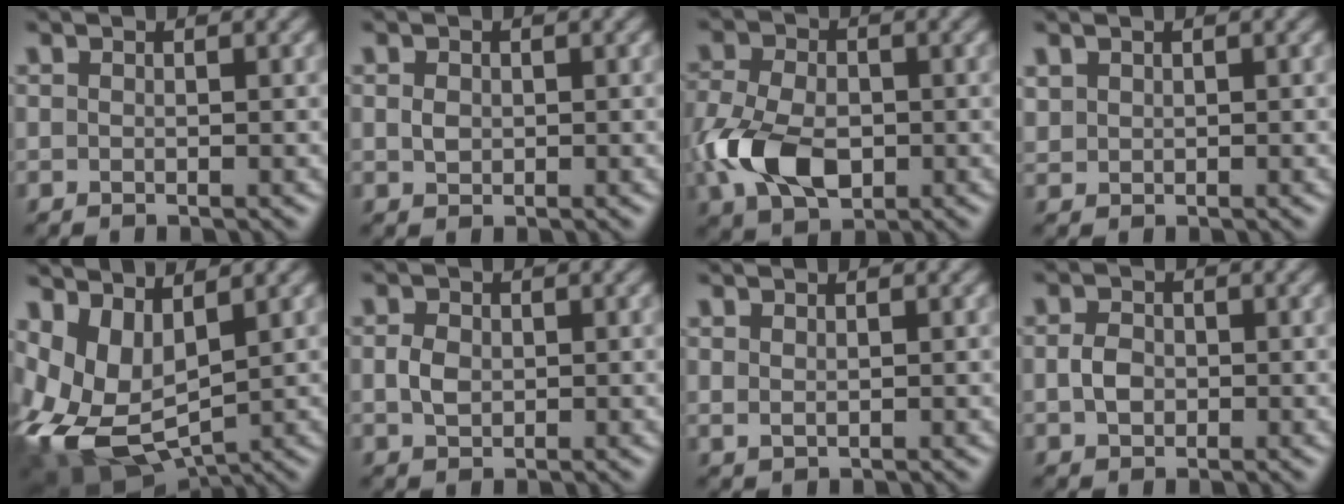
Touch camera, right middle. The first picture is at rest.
{"total": 1.0, "force": [0.1, 0.8, 0.6], "torque": [-0.014, -0.001, 0.002]}
{"total": 7.2, "force": [-1.5, 4.7, 5.2], "torque": [-0.119, -0.006, -0.035]}
{"total": 1.0, "force": [0.7, 0.7, 0.1], "torque": [-0.005, -0.001, 0.018]}
{"total": 8.7, "force": [0.4, 5.2, 7.0], "torque": [-0.157, -0.016, 0.013]}
{"total": 1.8, "force": [0.1, 1.4, 1.2], "torque": [-0.027, 0.000, 0.000]}
{"total": 0.7, "force": [0.5, 0.3, 0.4], "torque": [-0.012, -0.003, 0.012]}
{"total": 2.1, "force": [-0.2, 1.6, 1.3], "torque": [-0.029, 0.000, -0.008]}